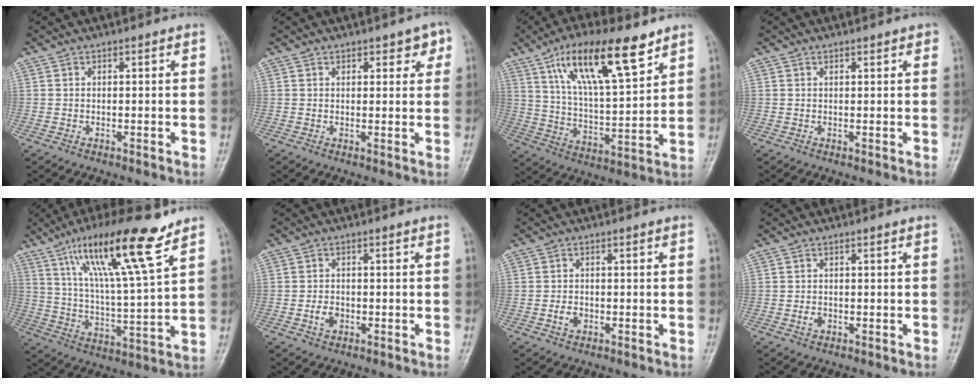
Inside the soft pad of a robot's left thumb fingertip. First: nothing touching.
{"total": 3.5, "force": [1.9, 2.0, 2.2], "torque": [0.002, -0.005, 0.020]}
{"total": 18.1, "force": [10.5, 5.6, 13.7], "torque": [-0.213, -0.038, 0.192]}
{"total": 1.2, "force": [0.9, 0.5, 0.7], "torque": [-0.004, -0.003, 0.008]}
{"total": 18.0, "force": [11.1, 2.3, 14.0], "torque": [-0.237, -0.046, 0.197]}
{"total": 2.6, "force": [-0.9, 1.9, 1.5], "torque": [-0.023, 0.005, -0.017]}
{"total": 2.1, "force": [-0.7, 1.6, 1.2], "torque": [-0.018, 0.005, -0.015]}
{"total": 1.3, "force": [-0.4, 1.0, 0.7], "torque": [-0.012, 0.001, -0.007]}